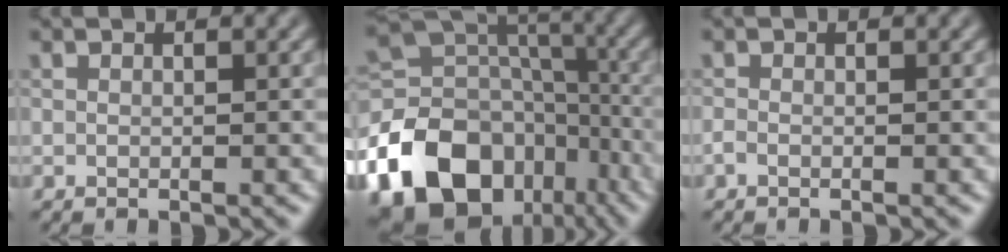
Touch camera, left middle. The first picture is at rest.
{"total": 18.4, "force": [-9.7, 13.0, 8.6], "torque": [-0.203, -0.022, -0.141]}
{"total": 0.6, "force": [-0.4, 0.2, 0.3], "torque": [-0.007, -0.002, -0.009]}